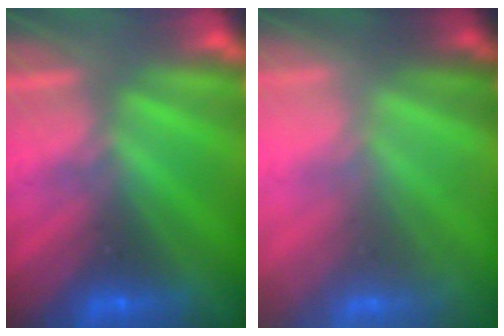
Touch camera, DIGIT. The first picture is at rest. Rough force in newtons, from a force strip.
{"total": 7.7}